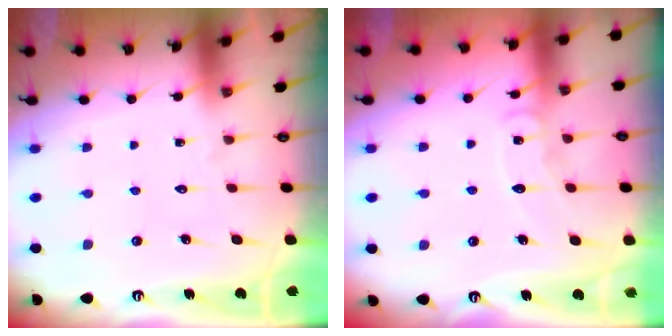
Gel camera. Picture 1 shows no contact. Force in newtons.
{"total": 7.6, "press": 7.6, "slide": 0.7}